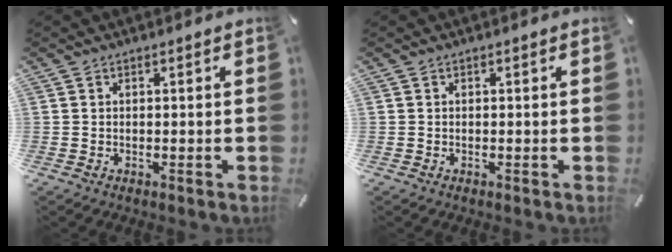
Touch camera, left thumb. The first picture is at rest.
{"total": 0.0}